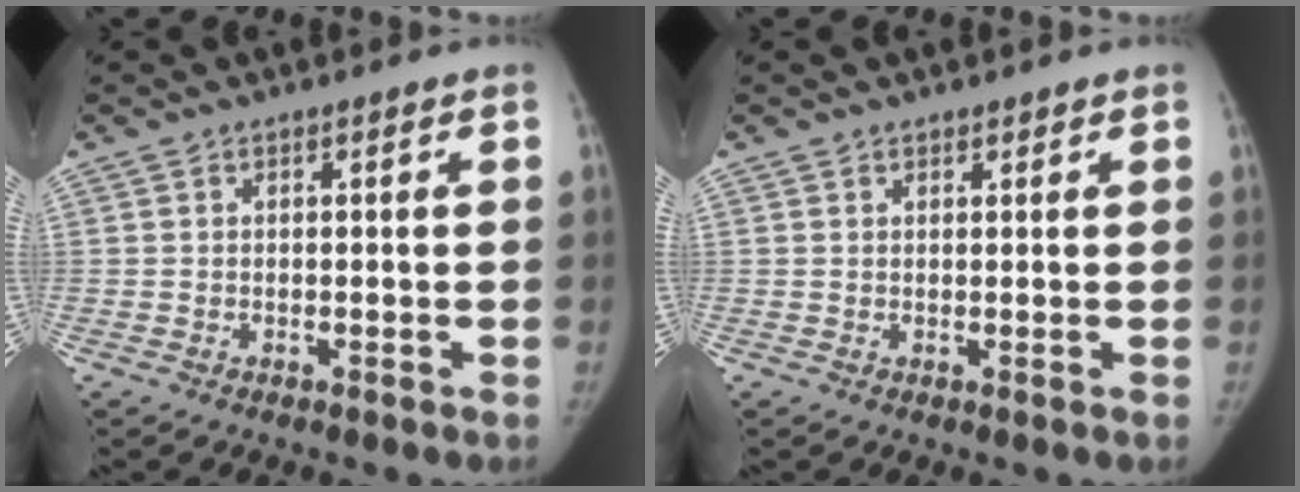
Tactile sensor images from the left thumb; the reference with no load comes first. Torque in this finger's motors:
{"motor_torque": [-0.40, -0.20, -0.11, 0.22, -0.03]}